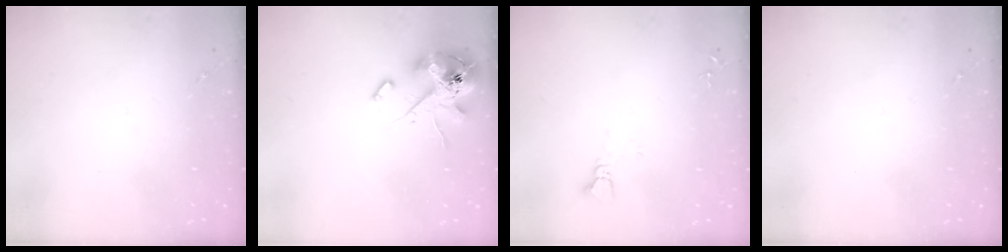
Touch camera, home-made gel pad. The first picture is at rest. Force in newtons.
{"total": 14.9, "press": 14.7, "slide": 2.3}
{"total": 3.7, "press": 3.7, "slide": 0.3}
{"total": 0.0}